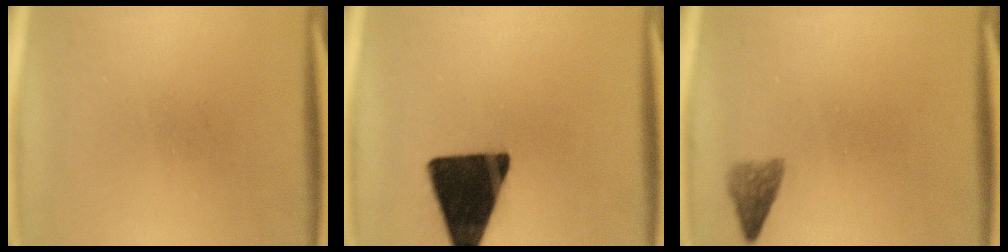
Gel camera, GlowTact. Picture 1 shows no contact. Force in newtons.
{"total": 18.2}
{"total": 2.3}